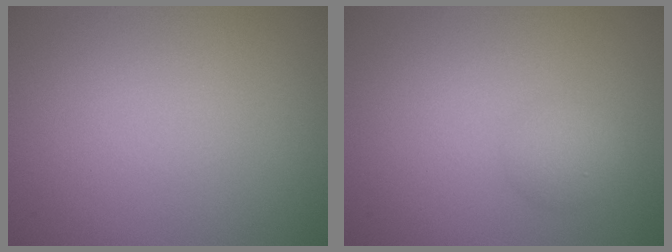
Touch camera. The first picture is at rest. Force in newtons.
{"total": 1.7, "press": 1.7, "slide": 0.0}